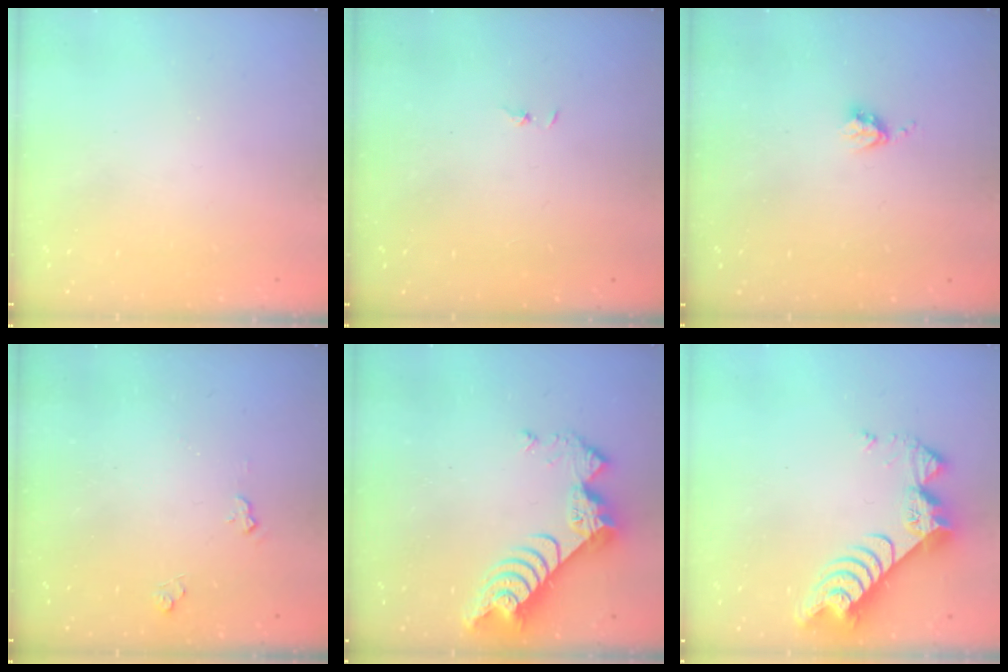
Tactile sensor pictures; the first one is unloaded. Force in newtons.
{"total": 0.7, "press": 0.7, "slide": 0.1}
{"total": 3.8, "press": 3.8, "slide": 0.4}
{"total": 4.7, "press": 4.7, "slide": 0.5}
{"total": 9.9, "press": 9.9, "slide": 0.8}
{"total": 10.7, "press": 10.7, "slide": 0.9}